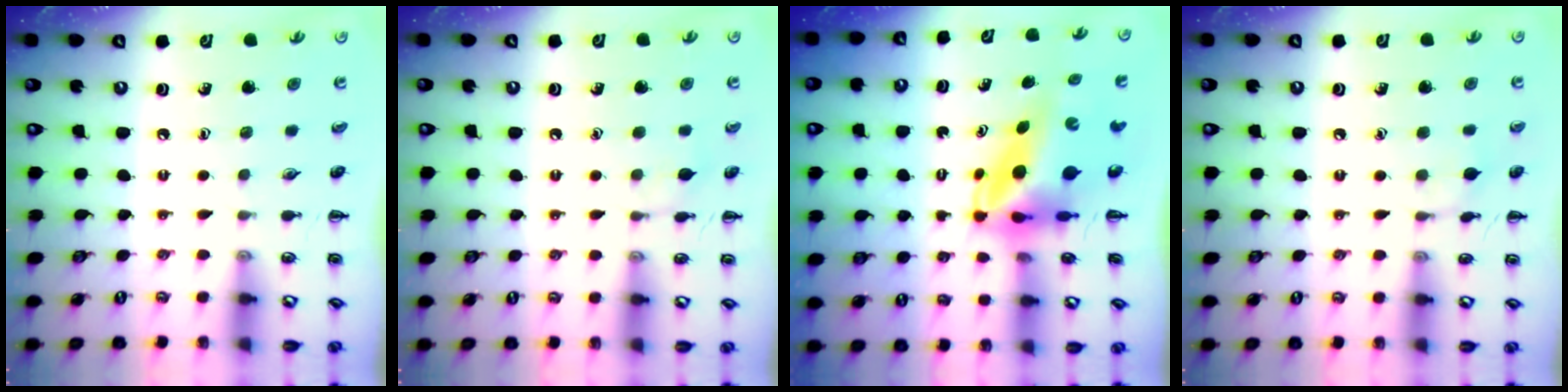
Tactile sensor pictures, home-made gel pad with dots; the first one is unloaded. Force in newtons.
{"total": 4.0, "press": 4.0, "slide": 0.7}
{"total": 6.1, "press": 5.8, "slide": 2.0}
{"total": 6.5, "press": 6.3, "slide": 1.8}